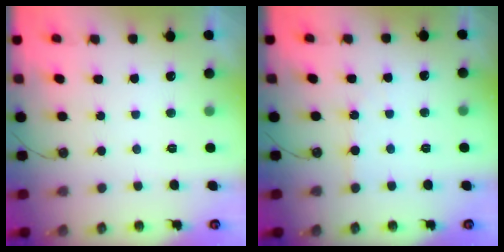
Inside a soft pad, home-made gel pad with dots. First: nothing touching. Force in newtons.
{"total": 2.9, "press": 2.9, "slide": 0.5}